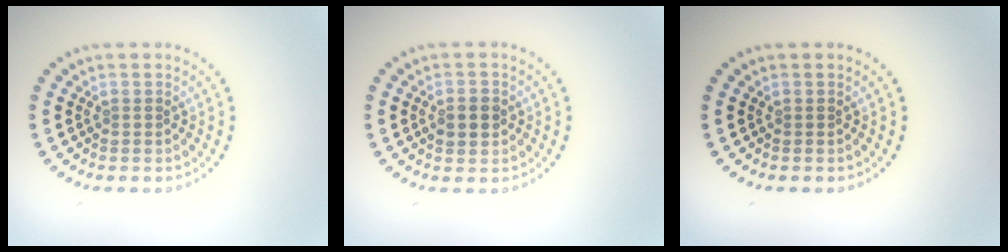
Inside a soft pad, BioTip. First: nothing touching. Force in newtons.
{"total": 2.7, "press": 2.7, "slide": 0.2}
{"total": 0.0}